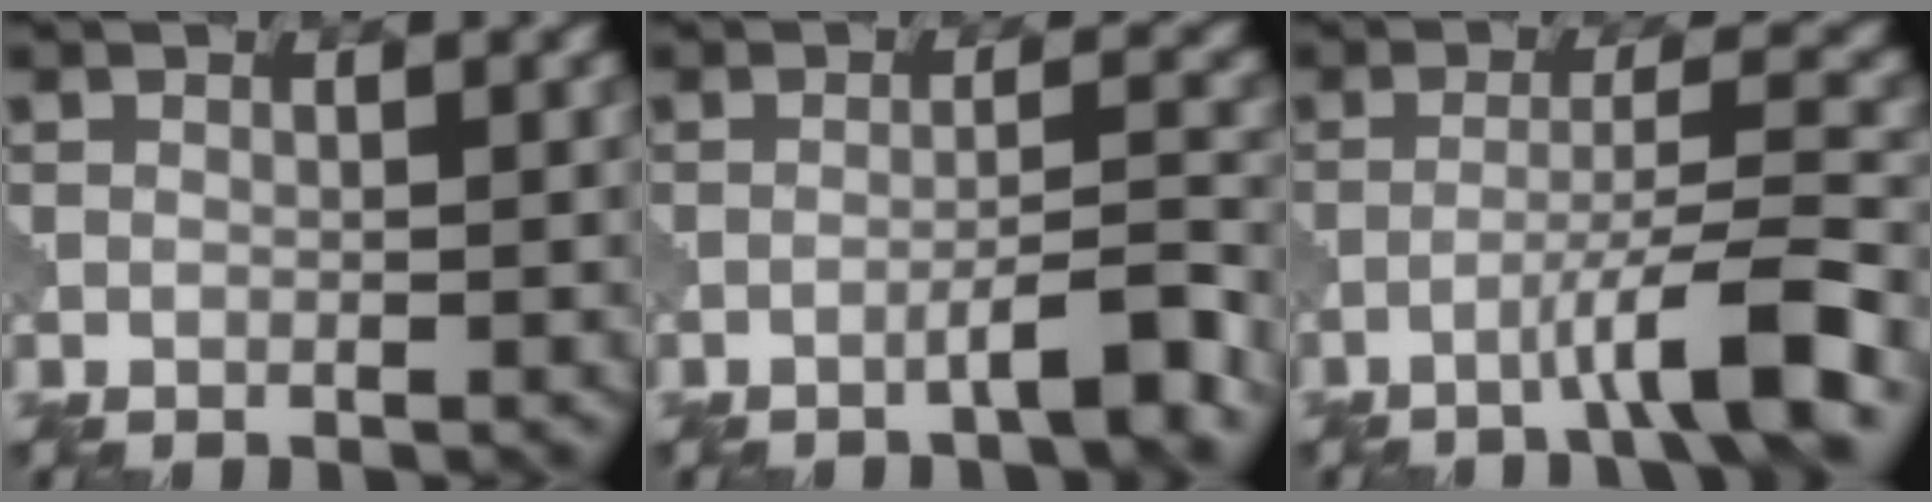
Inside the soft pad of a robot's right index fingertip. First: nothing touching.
{"total": 3.5, "force": [-2.2, 0.2, 2.6], "torque": [-0.033, 0.018, -0.047]}
{"total": 5.9, "force": [-3.4, 0.2, 4.8], "torque": [-0.072, 0.016, -0.069]}